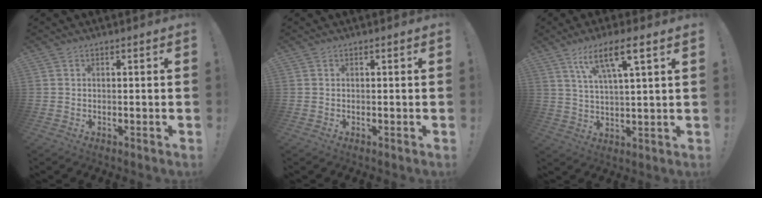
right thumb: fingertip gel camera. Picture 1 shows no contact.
{"total": 0.0}
{"total": 10.6, "force": [5.7, 1.8, 8.7], "torque": [-0.158, -0.014, 0.094]}